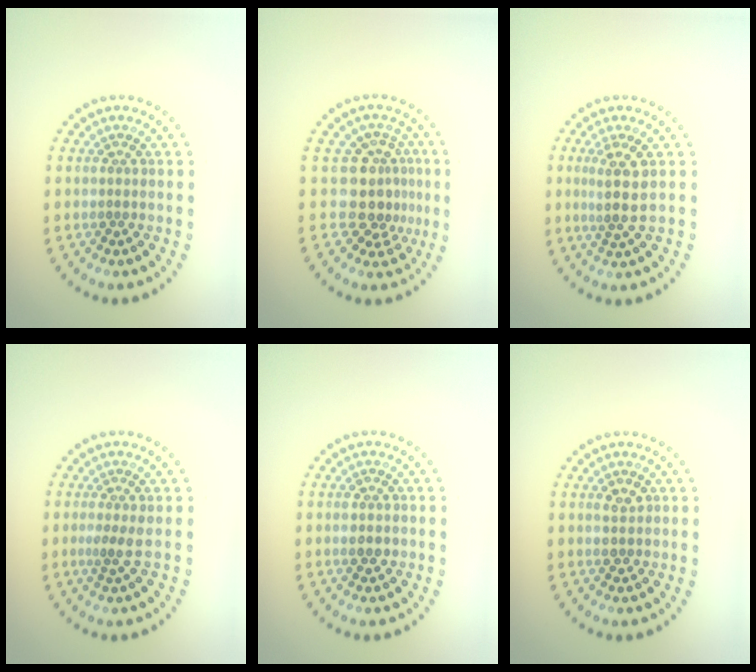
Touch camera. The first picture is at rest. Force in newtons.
{"total": 3.9, "press": 3.0, "slide": 2.5}
{"total": 2.8, "press": 2.3, "slide": 1.6}
{"total": 1.4, "press": 1.2, "slide": 0.7}
{"total": 1.6, "press": 1.6, "slide": 0.2}
{"total": 1.5, "press": 1.5, "slide": 0.2}